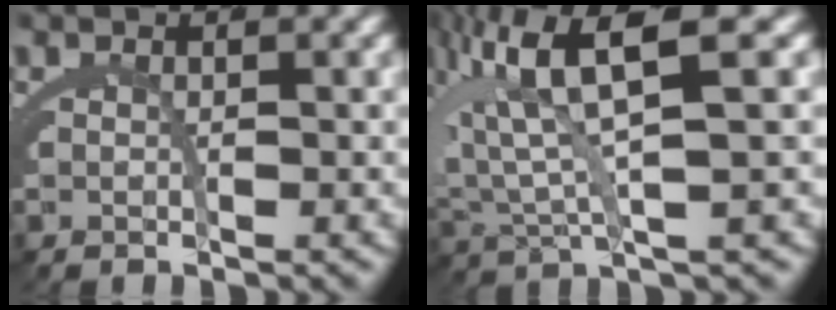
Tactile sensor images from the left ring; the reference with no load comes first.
{"total": 9.4, "force": [3.2, 3.9, 8.0], "torque": [-0.162, 0.004, 0.052]}